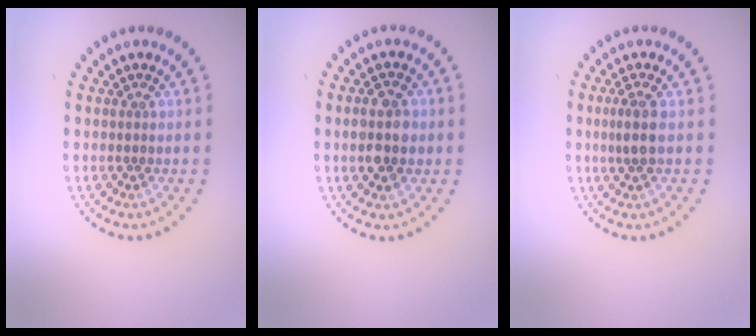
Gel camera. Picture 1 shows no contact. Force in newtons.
{"total": 3.7, "press": 3.7, "slide": 0.1}
{"total": 1.8, "press": 1.5, "slide": 0.9}